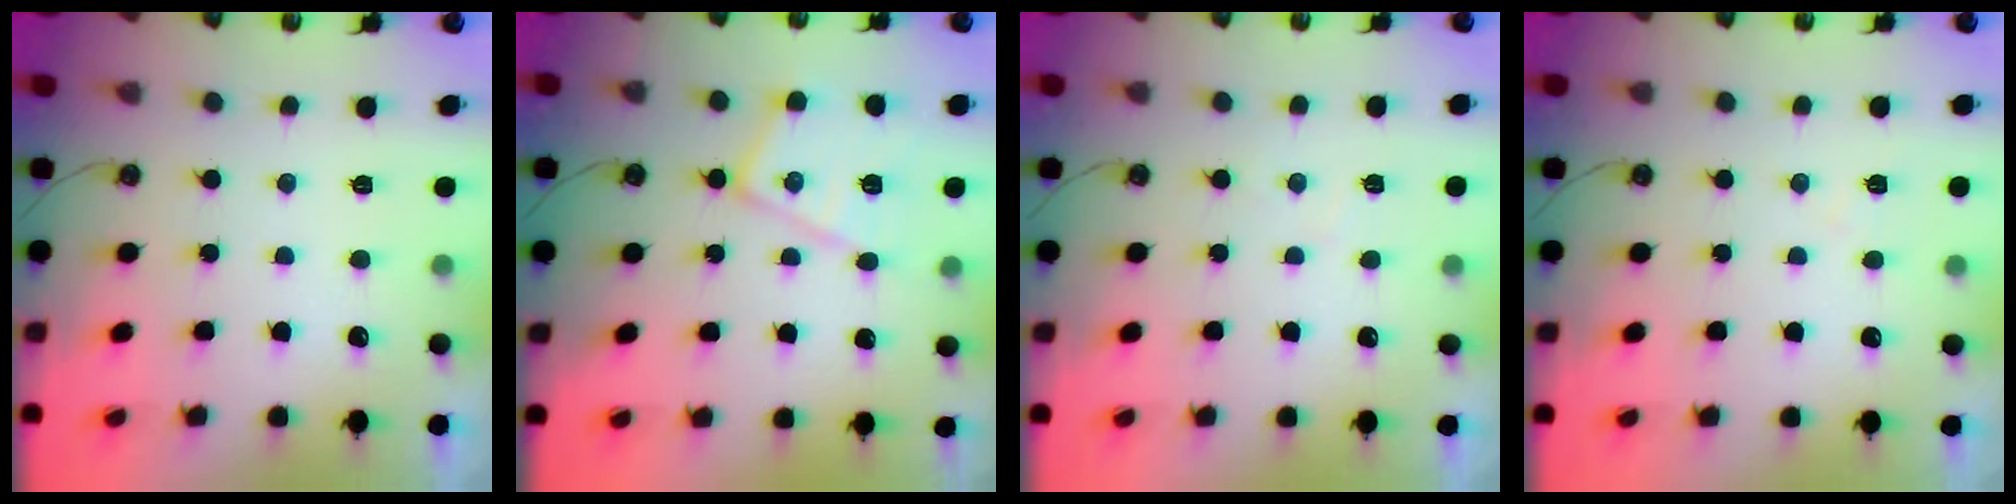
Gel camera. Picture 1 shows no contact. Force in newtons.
{"total": 14.6, "press": 14.6, "slide": 1.2}
{"total": 4.2, "press": 4.1, "slide": 0.6}
{"total": 3.6, "press": 3.5, "slide": 0.6}